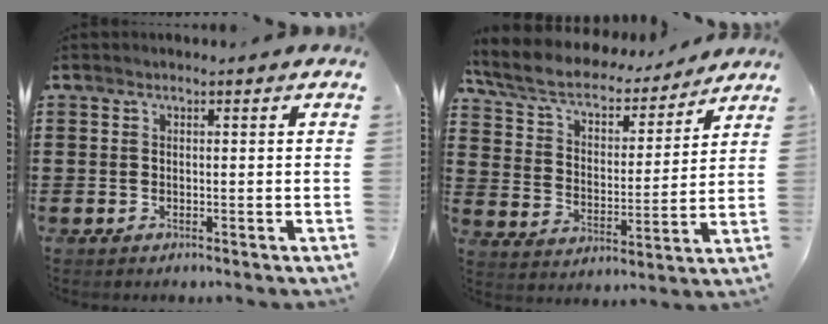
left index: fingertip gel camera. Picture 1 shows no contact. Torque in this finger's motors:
{"motor_torque": [2.14, 0.00, 0.37, 0.21]}